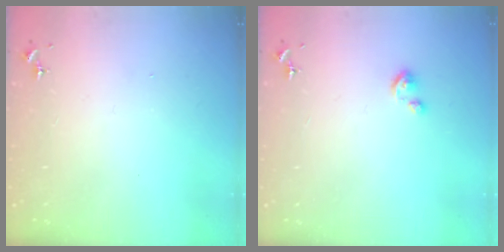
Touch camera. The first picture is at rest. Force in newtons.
{"total": 2.4, "press": 2.4, "slide": 0.2}